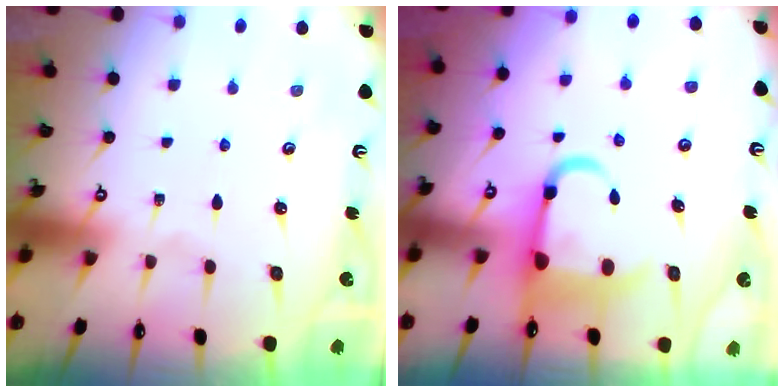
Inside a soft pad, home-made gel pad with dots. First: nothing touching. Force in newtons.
{"total": 9.0, "press": 8.7, "slide": 2.4}